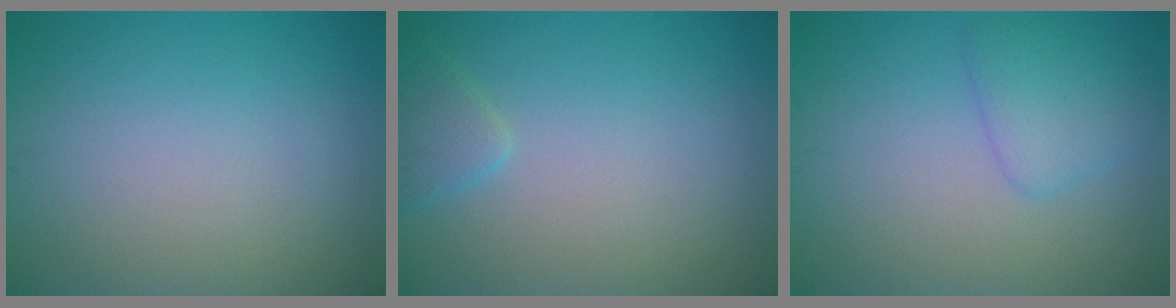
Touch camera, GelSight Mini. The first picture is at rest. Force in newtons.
{"total": 1.6, "press": 1.6, "slide": 0.1}
{"total": 2.6, "press": 2.6, "slide": 0.0}